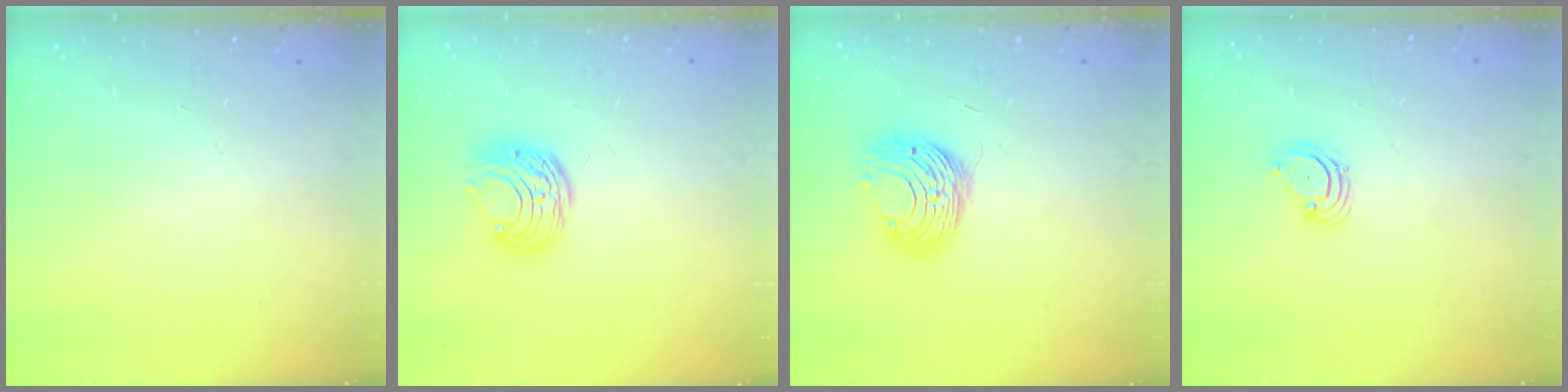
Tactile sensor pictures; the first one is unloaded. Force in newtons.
{"total": 9.5, "press": 9.4, "slide": 0.9}
{"total": 9.7, "press": 9.7, "slide": 0.1}
{"total": 3.6, "press": 3.6, "slide": 0.3}